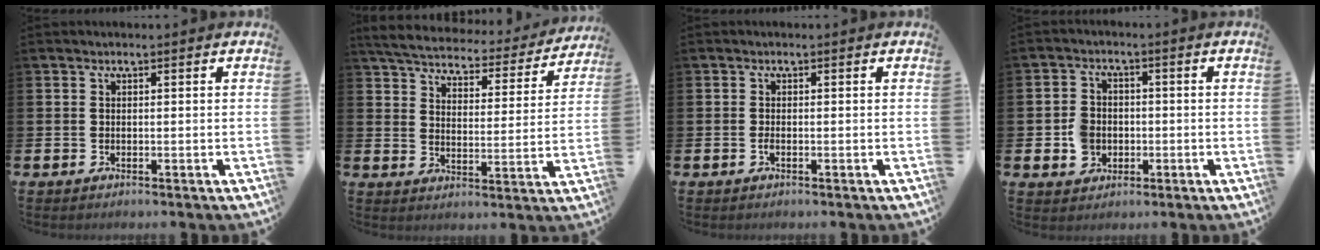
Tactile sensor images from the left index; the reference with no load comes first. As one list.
[{"total": 5.3, "force": [5.0, 1.1, 1.5], "torque": [-0.059, -0.035, 0.082]}, {"total": 0.5, "force": [-0.3, 0.1, 0.5], "torque": [-0.017, 0.000, -0.002]}, {"total": 4.2, "force": [-0.5, 3.8, 1.5], "torque": [-0.029, 0.009, -0.013]}]